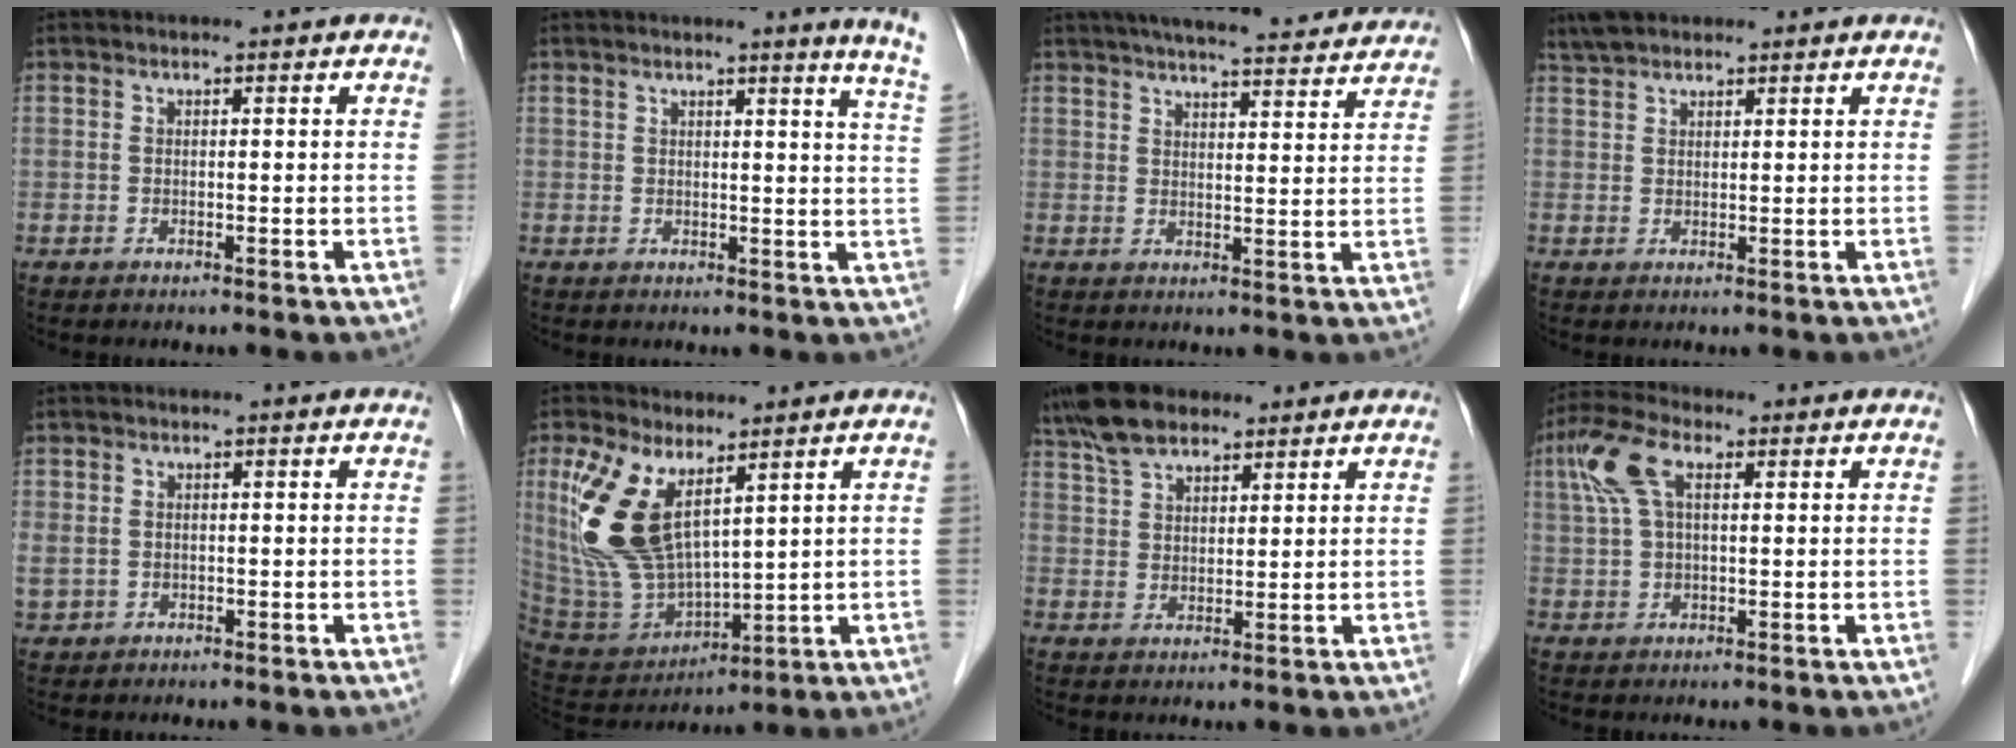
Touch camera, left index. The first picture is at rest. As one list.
[{"total": 7.4, "force": [6.4, -1.3, 3.6], "torque": [-0.038, -0.047, 0.049]}, {"total": 18.5, "force": [16.6, 2.6, 7.7], "torque": [-0.111, 0.030, 0.217]}, {"total": 4.8, "force": [4.0, 2.2, 1.5], "torque": [-0.035, 0.020, 0.078]}, {"total": 3.0, "force": [-0.2, 2.4, 1.8], "torque": [-0.062, 0.009, 0.007]}, {"total": 13.2, "force": [5.6, 5.3, 10.7], "torque": [-0.242, 0.002, 0.128]}, {"total": 8.1, "force": [6.3, 3.7, 3.4], "torque": [-0.074, 0.027, 0.123]}, {"total": 8.3, "force": [2.9, 3.4, 7.0], "torque": [-0.167, 0.028, 0.058]}]